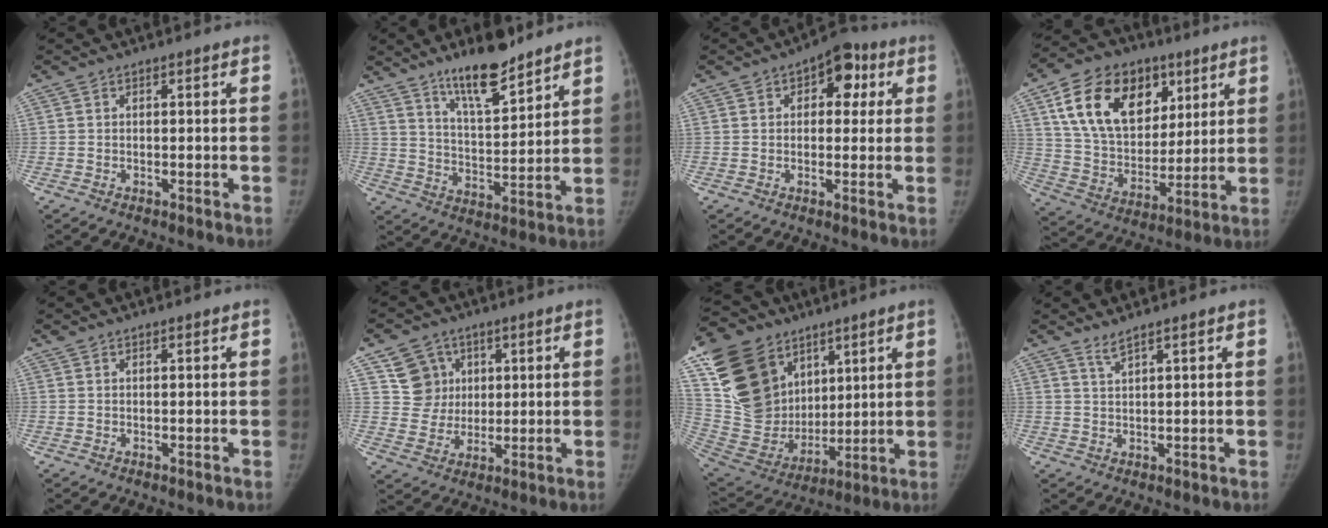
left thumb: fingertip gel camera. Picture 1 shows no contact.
{"total": 12.6, "force": [9.6, 3.3, 7.5], "torque": [-0.107, -0.069, 0.169]}
{"total": 8.3, "force": [2.9, 5.1, 5.8], "torque": [-0.032, 0.004, 0.029]}
{"total": 22.1, "force": [9.6, 15.0, 13.1], "torque": [-0.202, -0.019, 0.168]}
{"total": 0.9, "force": [0.8, 0.2, 0.3], "torque": [-0.006, -0.001, 0.015]}
{"total": 8.4, "force": [3.6, 7.4, 1.4], "torque": [0.009, -0.020, 0.073]}
{"total": 23.8, "force": [11.5, 17.2, 11.7], "torque": [-0.215, -0.017, 0.229]}
{"total": 2.4, "force": [2.0, -0.2, 1.2], "torque": [-0.026, -0.014, 0.044]}